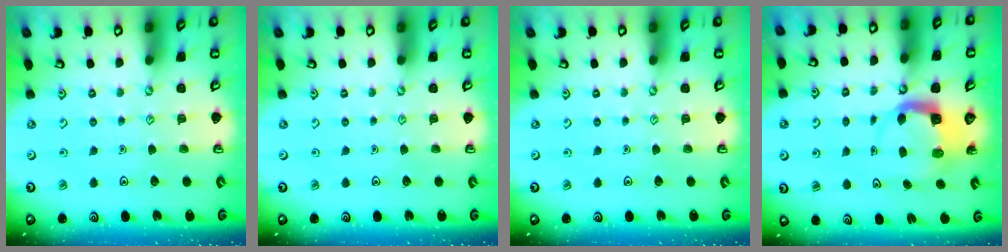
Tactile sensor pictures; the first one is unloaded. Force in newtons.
{"total": 0.0}
{"total": 0.0}
{"total": 4.8, "press": 4.8, "slide": 0.4}